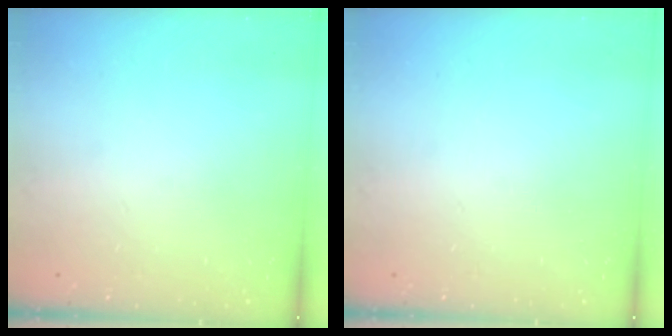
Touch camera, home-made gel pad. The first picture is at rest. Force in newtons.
{"total": 0.0}